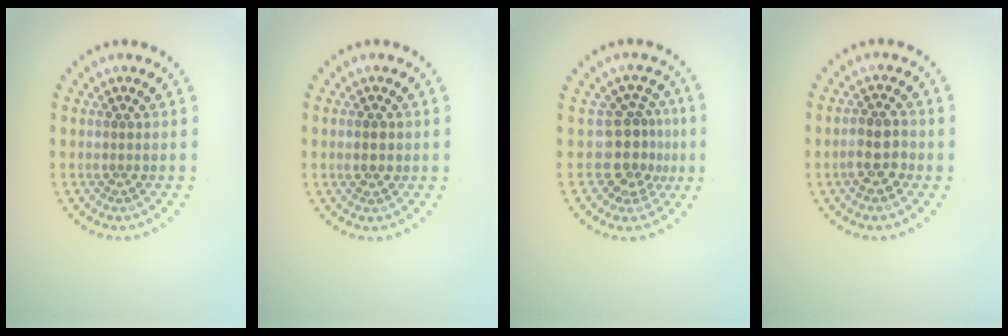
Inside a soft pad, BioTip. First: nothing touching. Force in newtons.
{"total": 2.2, "press": 2.2, "slide": 0.1}
{"total": 3.6, "press": 2.7, "slide": 2.4}
{"total": 2.7, "press": 2.6, "slide": 0.8}